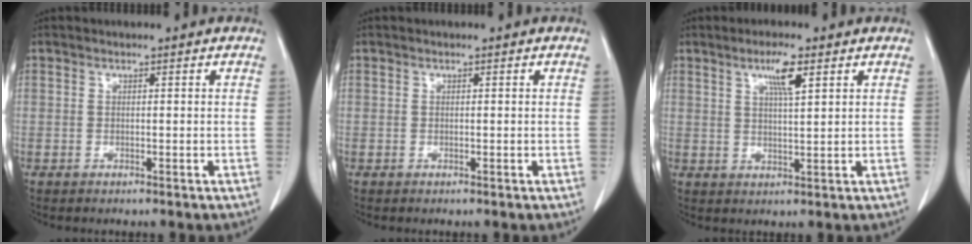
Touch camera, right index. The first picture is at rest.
{"total": 0.0}
{"total": 4.7, "force": [2.4, 0.3, 4.0], "torque": [-0.071, 0.000, 0.043]}